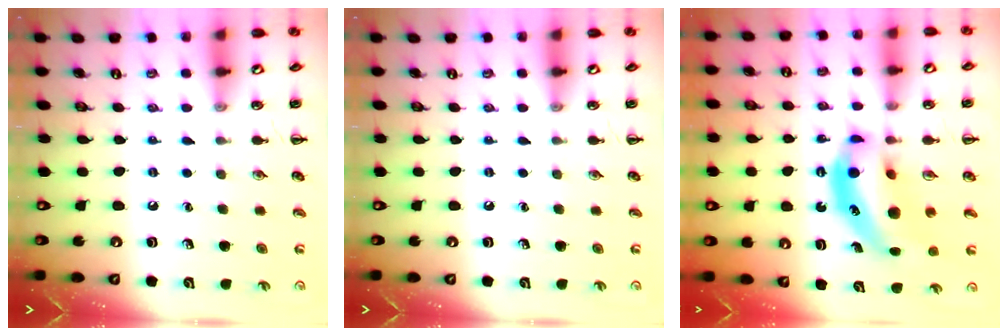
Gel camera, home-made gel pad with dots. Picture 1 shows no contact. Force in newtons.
{"total": 0.0}
{"total": 12.2, "press": 11.8, "slide": 3.1}